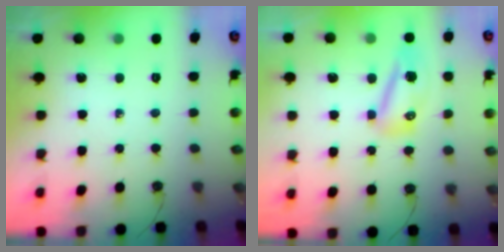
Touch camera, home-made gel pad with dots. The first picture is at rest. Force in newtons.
{"total": 11.8, "press": 10.1, "slide": 6.0}